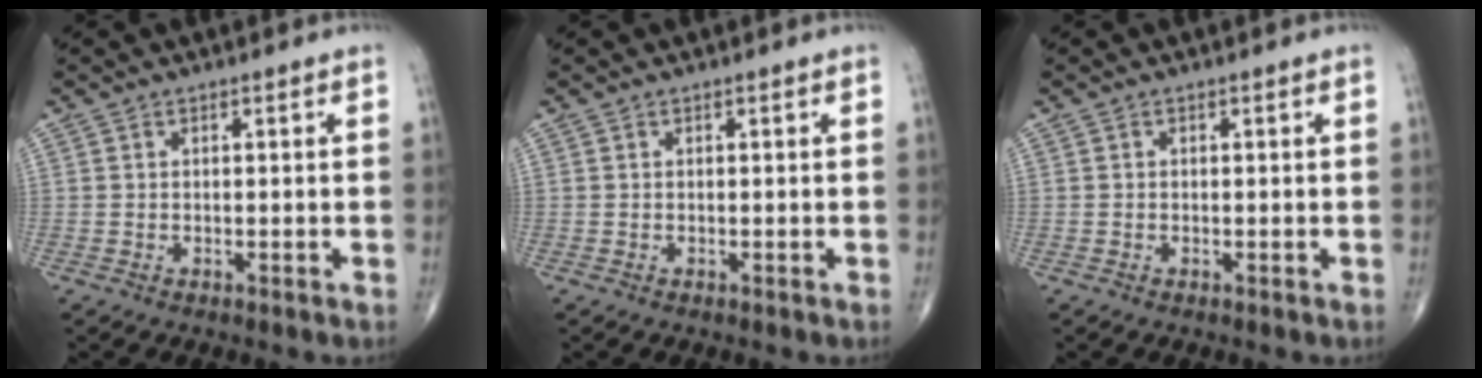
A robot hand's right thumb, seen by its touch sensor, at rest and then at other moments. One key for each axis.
{"total": 0.0}
{"total": 0.0}